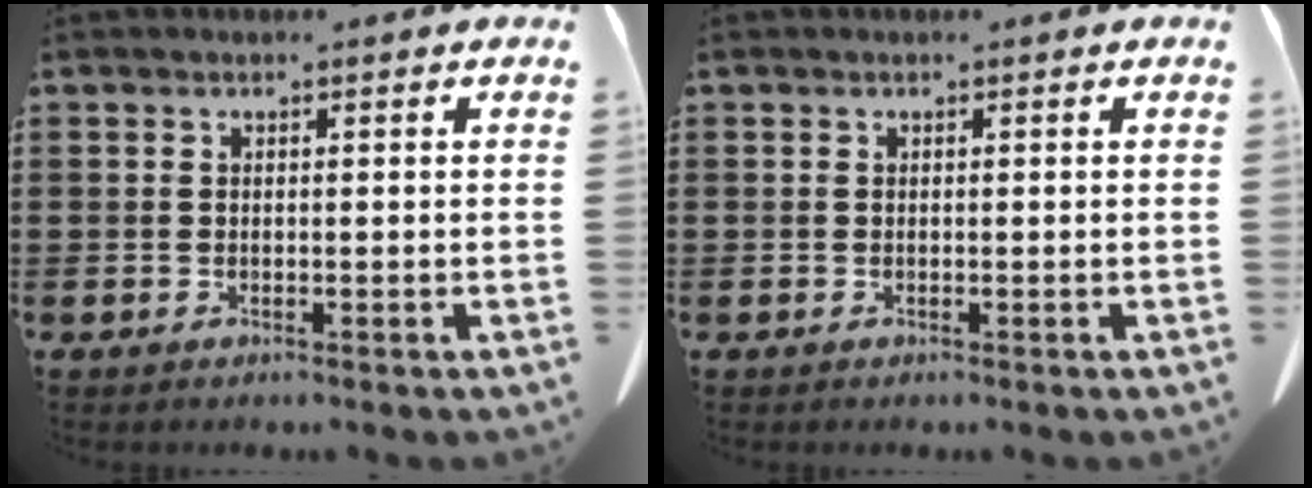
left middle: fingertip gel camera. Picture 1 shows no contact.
{"total": 0.0}